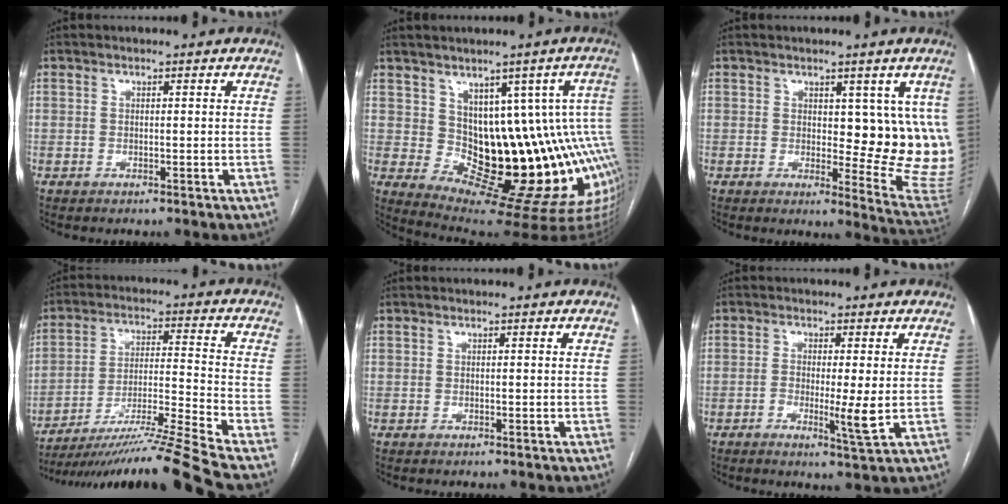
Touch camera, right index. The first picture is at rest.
{"total": 16.6, "force": [0.3, 7.0, 15.0], "torque": [-0.140, 0.023, 0.027]}
{"total": 11.0, "force": [2.7, 4.5, 9.6], "torque": [-0.105, -0.017, 0.038]}
{"total": 16.8, "force": [-14.2, -3.6, 8.2], "torque": [-0.141, -0.009, -0.244]}
{"total": 0.0}
{"total": 4.4, "force": [-0.7, 0.2, 4.4], "torque": [-0.075, -0.008, -0.008]}